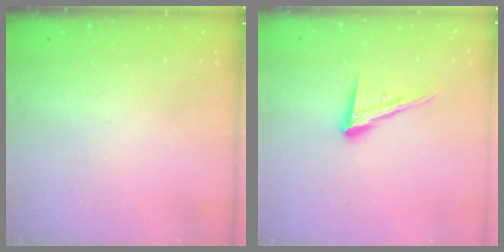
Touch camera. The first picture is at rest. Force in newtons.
{"total": 14.6, "press": 14.0, "slide": 3.9}